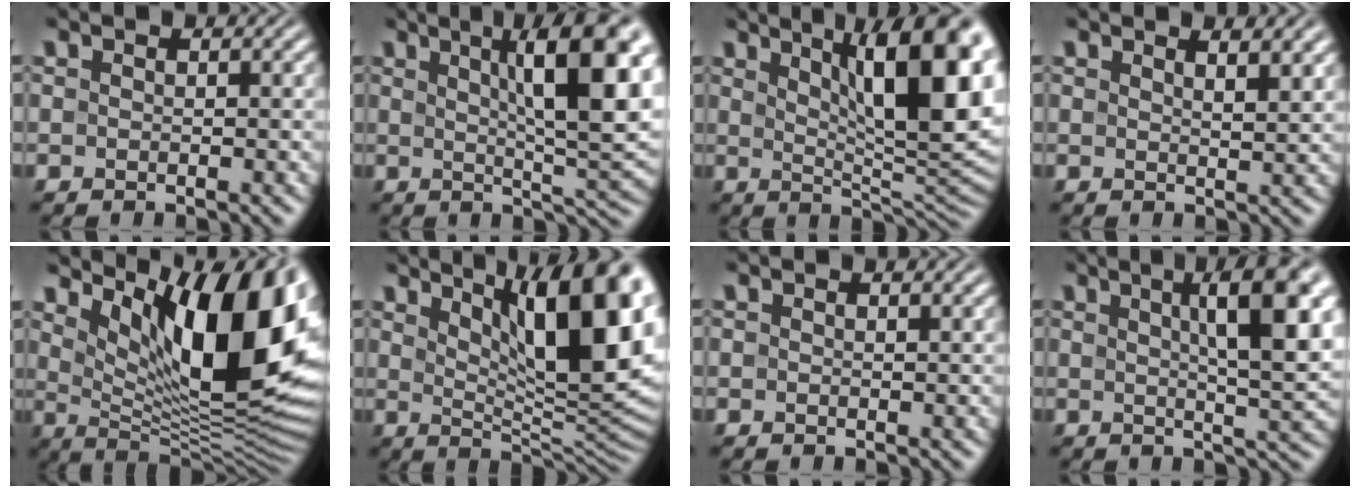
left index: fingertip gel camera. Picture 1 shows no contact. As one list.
[{"total": 11.2, "force": [3.5, 2.8, 10.2], "torque": [-0.133, 0.004, 0.055]}, {"total": 12.5, "force": [4.4, 4.0, 11.1], "torque": [-0.121, 0.005, 0.066]}, {"total": 2.2, "force": [1.7, 0.6, 1.2], "torque": [-0.005, 0.003, 0.019]}, {"total": 15.0, "force": [5.8, 5.8, 12.5], "torque": [-0.161, -0.006, 0.100]}, {"total": 13.8, "force": [5.5, 4.6, 11.8], "torque": [-0.137, 0.007, 0.084]}, {"total": 0.0}, {"total": 8.8, "force": [2.8, 2.0, 8.1], "torque": [-0.099, 0.011, 0.041]}]